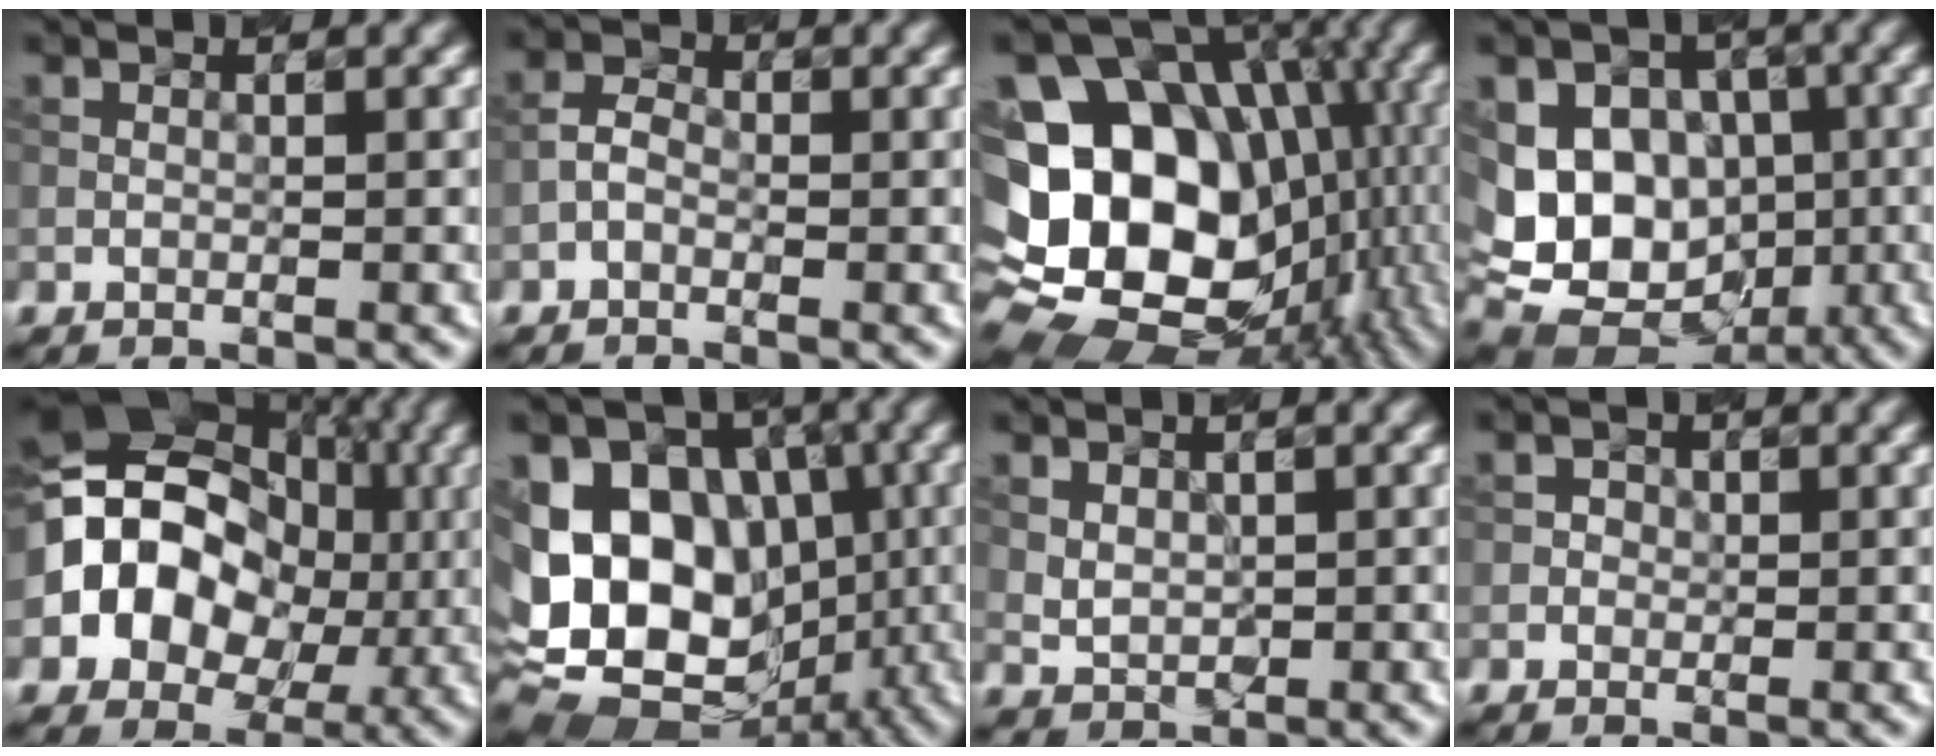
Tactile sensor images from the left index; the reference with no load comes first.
{"total": 1.4, "force": [-0.7, 0.9, 0.9], "torque": [-0.017, 0.010, -0.020]}
{"total": 19.9, "force": [-2.0, 15.6, 12.2], "torque": [-0.195, -0.010, -0.004]}
{"total": 13.1, "force": [-0.6, 10.5, 7.7], "torque": [-0.119, 0.023, -0.029]}
{"total": 12.8, "force": [0.1, 10.1, 7.9], "torque": [-0.130, 0.014, -0.015]}
{"total": 15.1, "force": [-1.6, 11.8, 9.2], "torque": [-0.149, 0.013, -0.031]}
{"total": 2.0, "force": [0.9, 1.5, 1.0], "torque": [-0.021, -0.001, 0.020]}
{"total": 0.9, "force": [0.1, 0.9, 0.3], "torque": [0.001, 0.003, -0.003]}